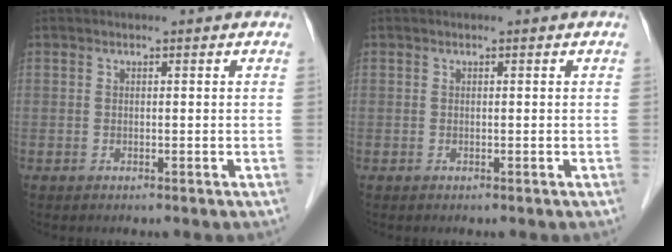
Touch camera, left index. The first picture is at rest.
{"total": 0.0}